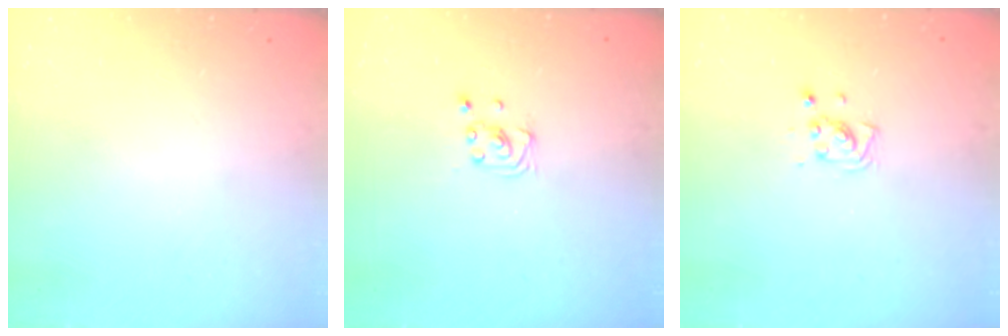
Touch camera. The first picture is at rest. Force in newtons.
{"total": 2.1, "press": 2.1, "slide": 0.2}
{"total": 5.0, "press": 4.7, "slide": 1.7}